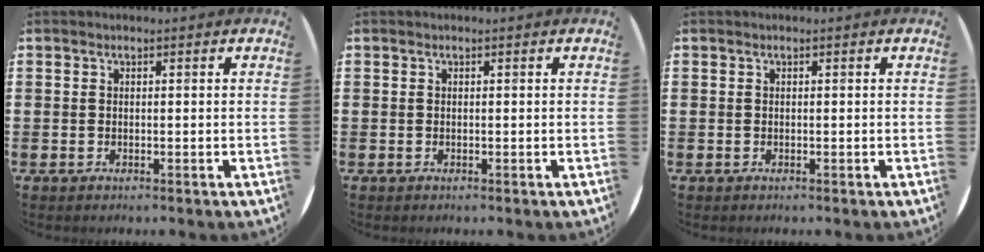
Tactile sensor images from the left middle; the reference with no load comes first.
{"total": 0.0}
{"total": 0.0}